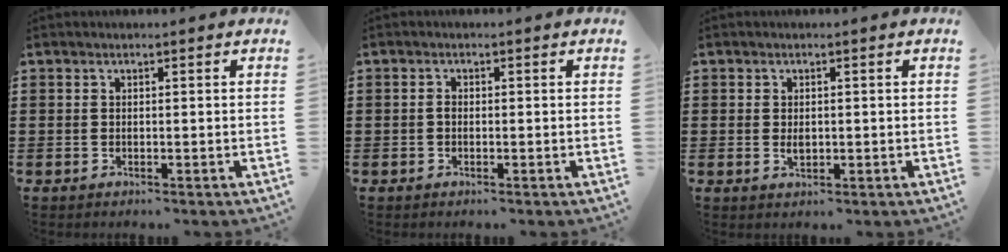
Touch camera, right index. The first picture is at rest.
{"total": 1.0, "force": [-0.3, 0.6, 0.8], "torque": [-0.017, 0.000, -0.006]}
{"total": 1.4, "force": [0.0, 0.8, 1.1], "torque": [-0.023, 0.003, 0.001]}